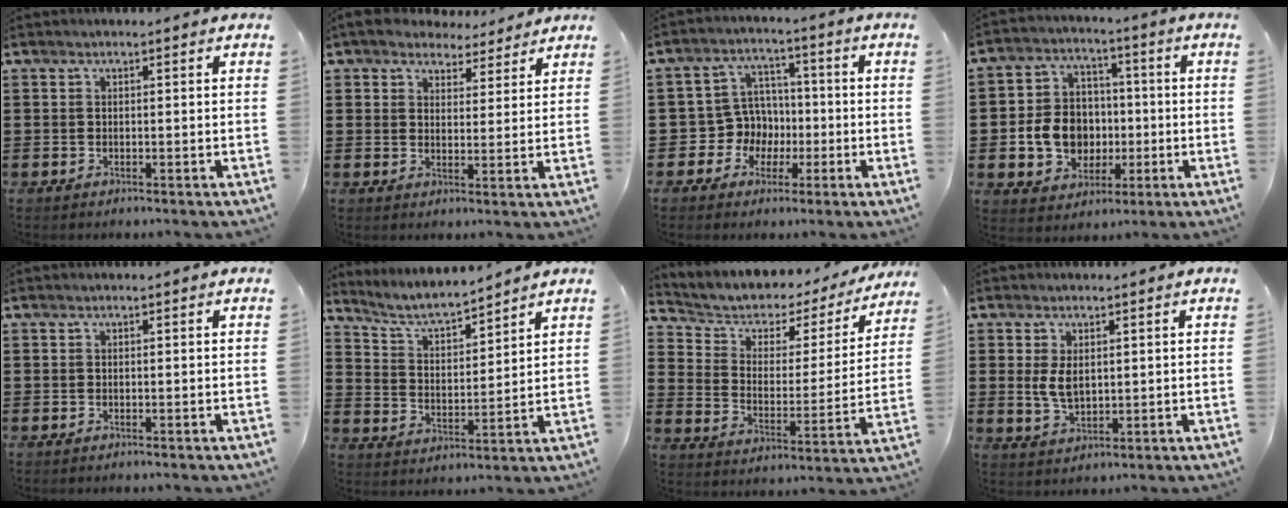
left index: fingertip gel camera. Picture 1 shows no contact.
{"total": 4.5, "force": [4.1, 1.7, 0.8], "torque": [-0.034, -0.009, 0.076]}
{"total": 7.0, "force": [-0.7, 6.8, 1.8], "torque": [-0.074, 0.004, -0.014]}
{"total": 9.3, "force": [-1.3, 8.0, 4.5], "torque": [-0.110, 0.020, -0.023]}
{"total": 0.0}
{"total": 5.6, "force": [5.1, 0.6, 2.3], "torque": [-0.065, -0.028, 0.083]}
{"total": 3.8, "force": [2.4, 2.7, 1.3], "torque": [-0.048, -0.021, 0.033]}
{"total": 4.2, "force": [0.8, 2.4, 3.3], "torque": [-0.077, 0.003, 0.012]}